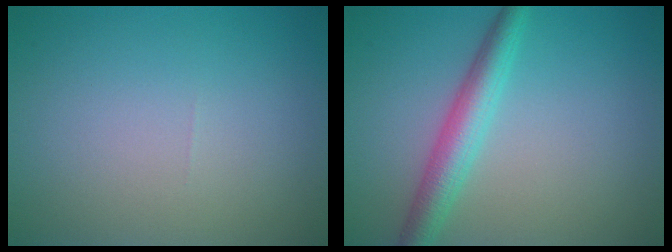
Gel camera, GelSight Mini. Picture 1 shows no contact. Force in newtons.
{"total": 3.8, "press": 3.8, "slide": 0.2}